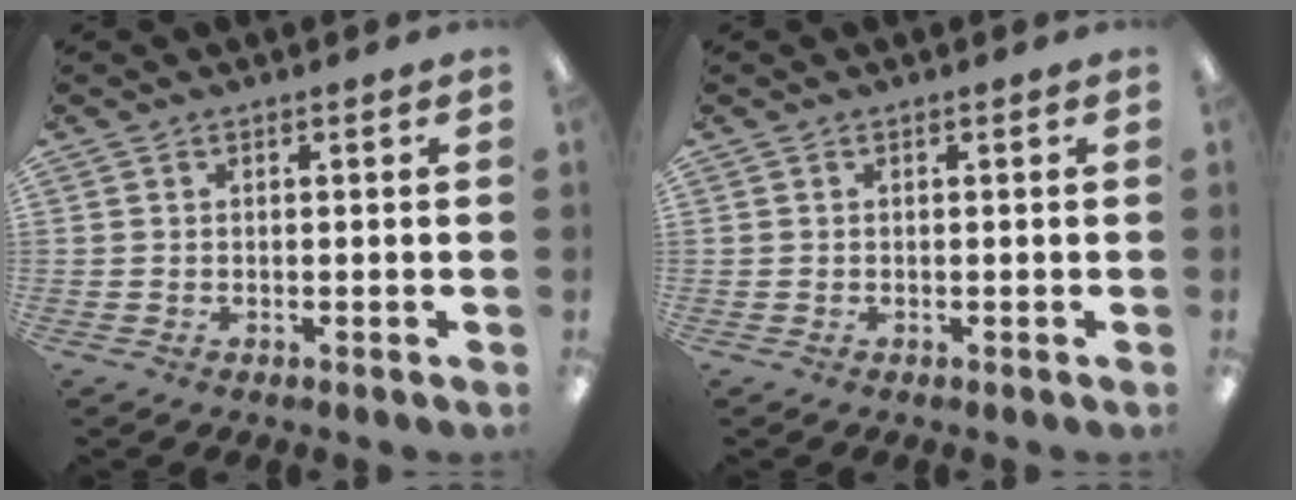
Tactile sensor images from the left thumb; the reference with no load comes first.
{"total": 0.0}